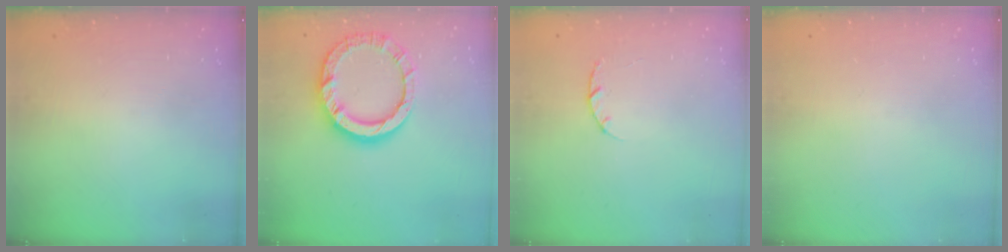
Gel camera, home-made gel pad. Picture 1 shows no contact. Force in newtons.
{"total": 13.3, "press": 13.2, "slide": 1.4}
{"total": 2.0, "press": 1.9, "slide": 0.4}
{"total": 0.0}